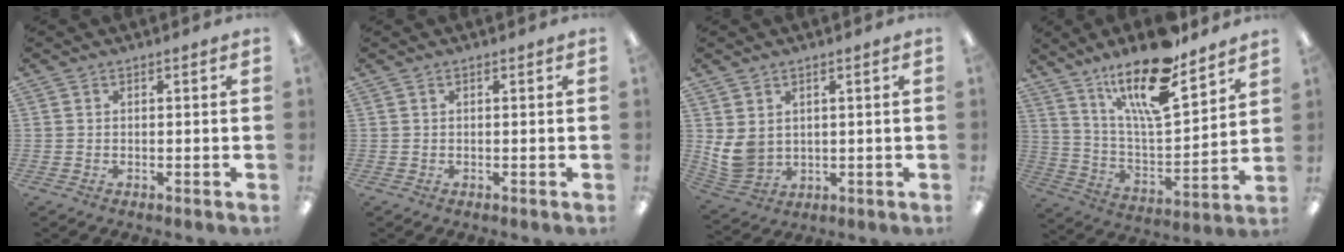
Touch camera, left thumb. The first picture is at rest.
{"total": 0.0}
{"total": 6.8, "force": [2.0, 5.3, 3.8], "torque": [-0.087, -0.007, 0.042]}
{"total": 20.0, "force": [14.3, 5.9, 12.7], "torque": [-0.228, -0.081, 0.240]}